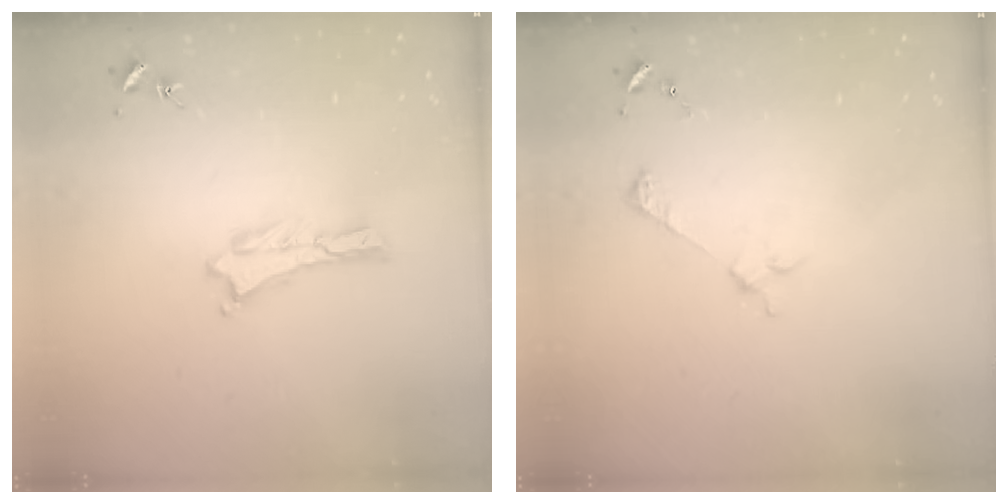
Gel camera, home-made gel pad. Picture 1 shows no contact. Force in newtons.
{"total": 2.5, "press": 2.5, "slide": 0.2}